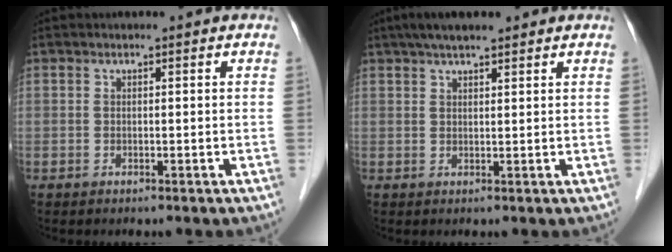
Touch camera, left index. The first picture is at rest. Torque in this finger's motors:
{"motor_torque": [0.06, -0.19, 0.31, 0.09]}